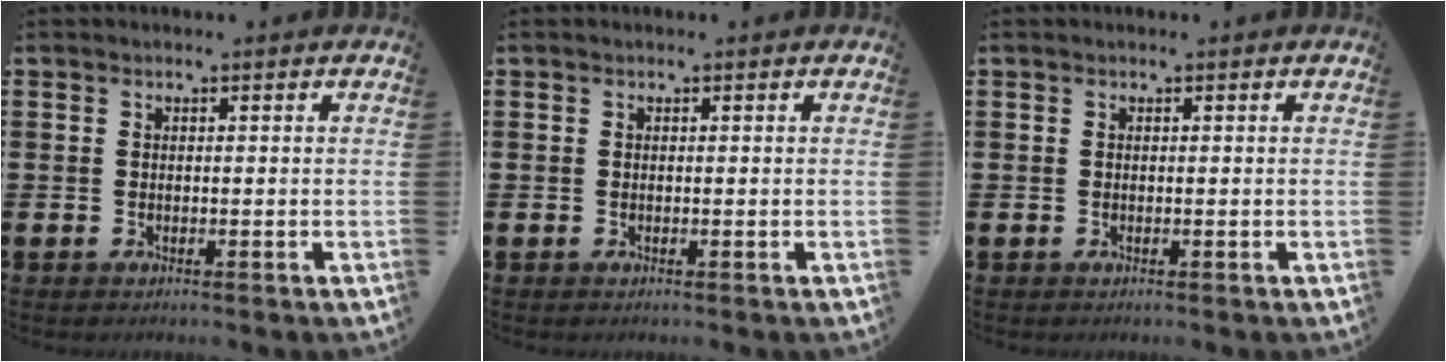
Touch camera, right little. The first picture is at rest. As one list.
[{"total": 0.0}, {"total": 0.0}]